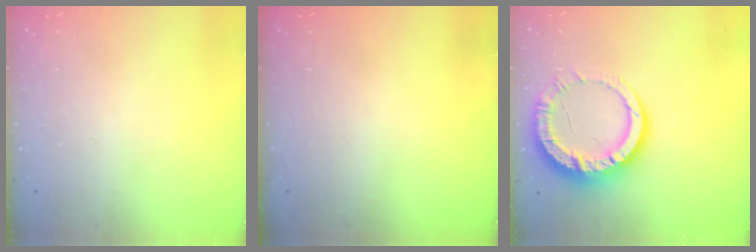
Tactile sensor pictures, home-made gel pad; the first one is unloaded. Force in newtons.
{"total": 0.0}
{"total": 14.4, "press": 14.3, "slide": 1.4}